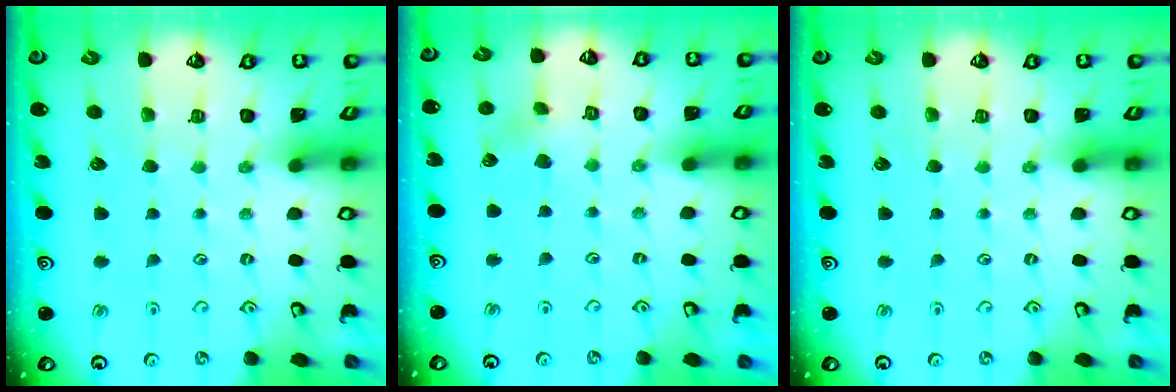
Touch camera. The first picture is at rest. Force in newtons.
{"total": 3.5, "press": 3.5, "slide": 0.3}
{"total": 0.0}